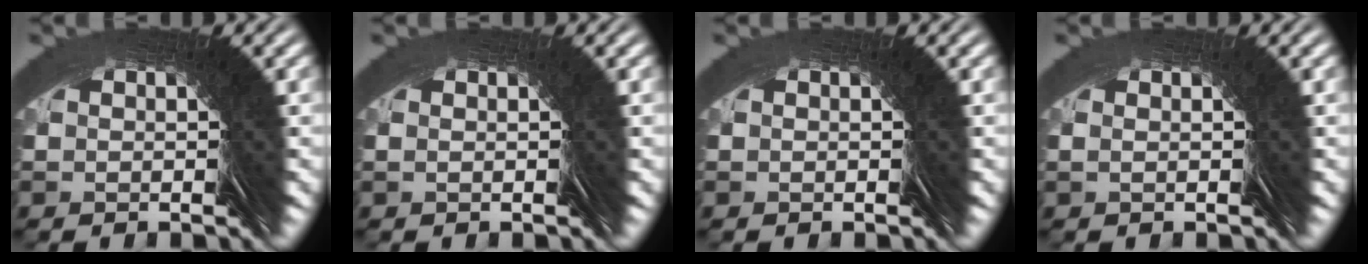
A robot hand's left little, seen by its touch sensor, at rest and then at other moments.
{"total": 1.7, "force": [0.6, -1.4, -0.5], "torque": [0.018, 0.015, 0.006]}
{"total": 0.0}
{"total": 2.0, "force": [0.7, -1.8, -0.6], "torque": [0.023, 0.019, 0.005]}